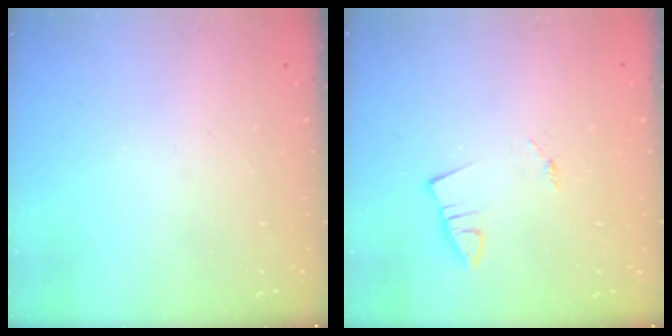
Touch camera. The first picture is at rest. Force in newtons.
{"total": 1.2, "press": 1.2, "slide": 0.1}